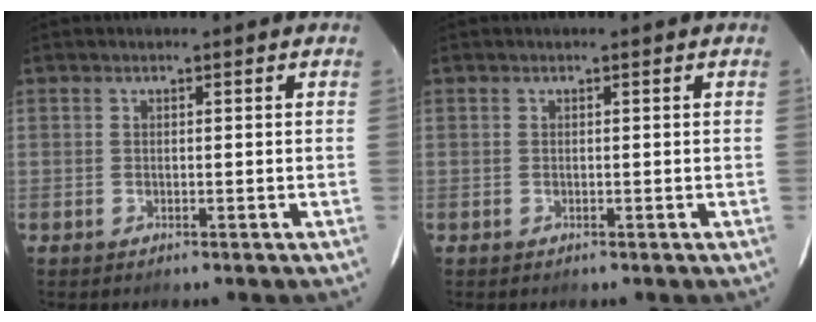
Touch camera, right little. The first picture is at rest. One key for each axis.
{"total": 0.0}